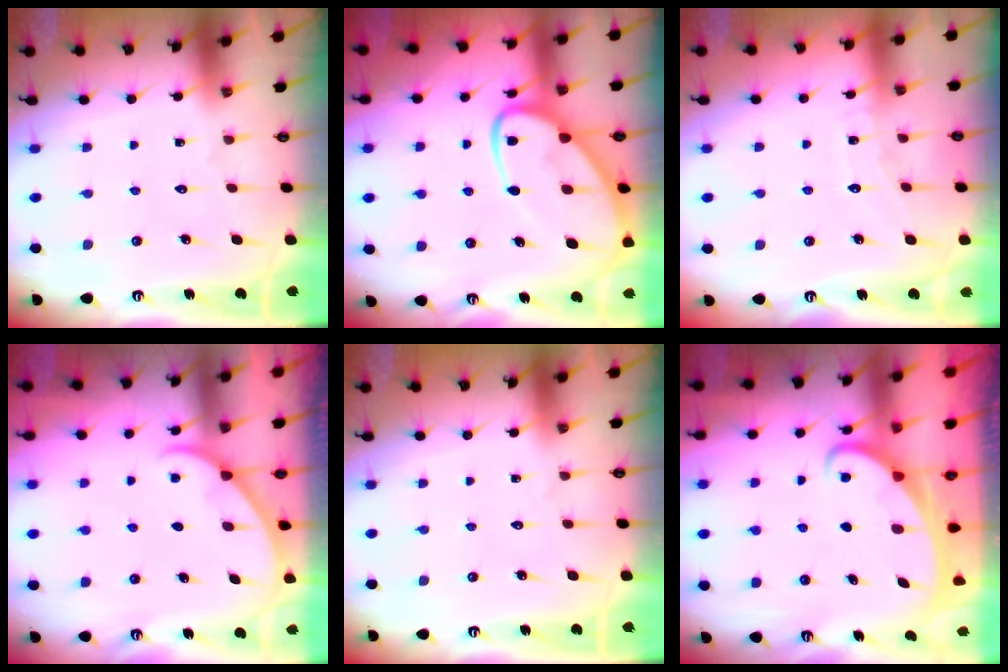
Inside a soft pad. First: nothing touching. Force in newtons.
{"total": 13.3, "press": 13.3, "slide": 1.2}
{"total": 5.2, "press": 5.1, "slide": 0.5}
{"total": 1.8, "press": 1.8, "slide": 0.1}
{"total": 0.0}
{"total": 2.0, "press": 2.0, "slide": 0.3}